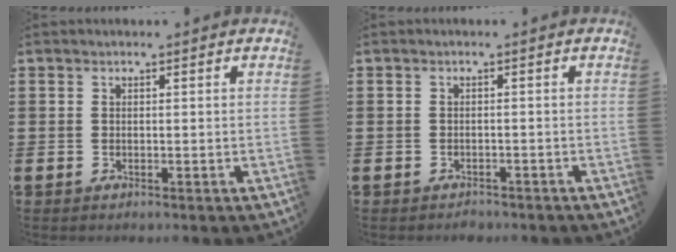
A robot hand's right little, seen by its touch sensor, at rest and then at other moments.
{"total": 0.9, "force": [-0.8, 0.2, 0.0], "torque": [-0.002, 0.001, -0.018]}